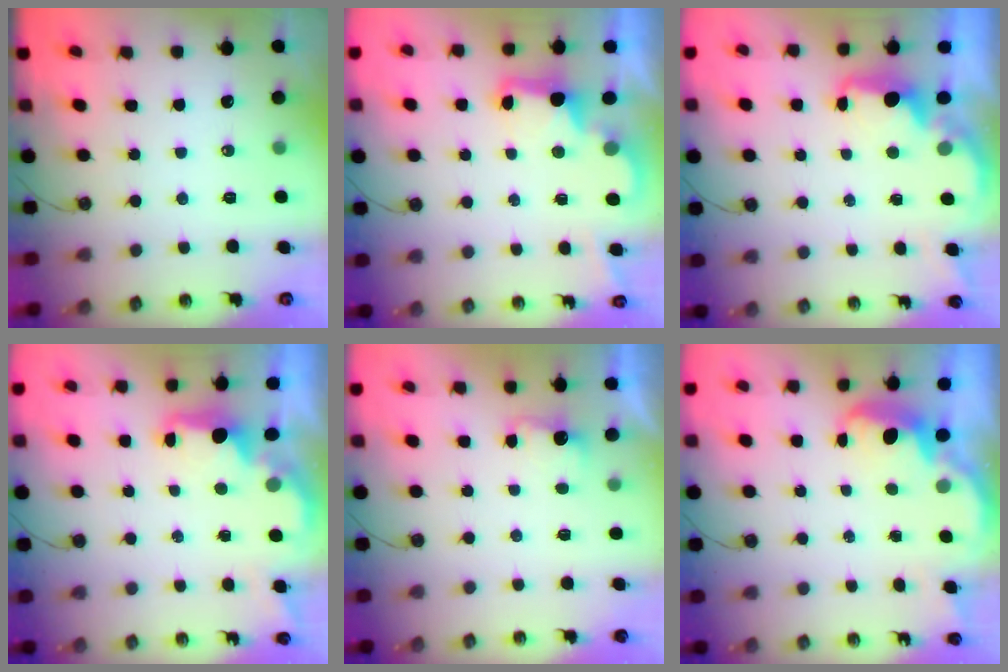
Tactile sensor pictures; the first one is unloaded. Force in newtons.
{"total": 3.0, "press": 2.9, "slide": 0.6}
{"total": 2.2, "press": 2.0, "slide": 0.7}
{"total": 2.2, "press": 2.1, "slide": 0.8}
{"total": 2.6, "press": 2.4, "slide": 1.0}
{"total": 2.5, "press": 2.4, "slide": 0.6}